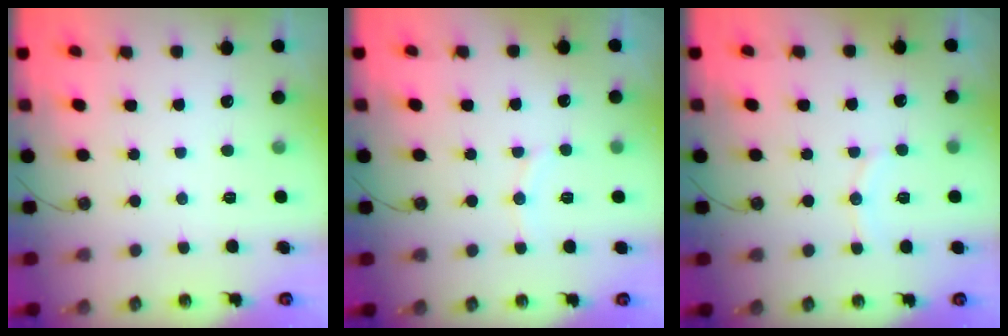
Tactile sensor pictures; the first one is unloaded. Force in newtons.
{"total": 5.0, "press": 4.8, "slide": 1.2}
{"total": 5.8, "press": 5.3, "slide": 2.2}